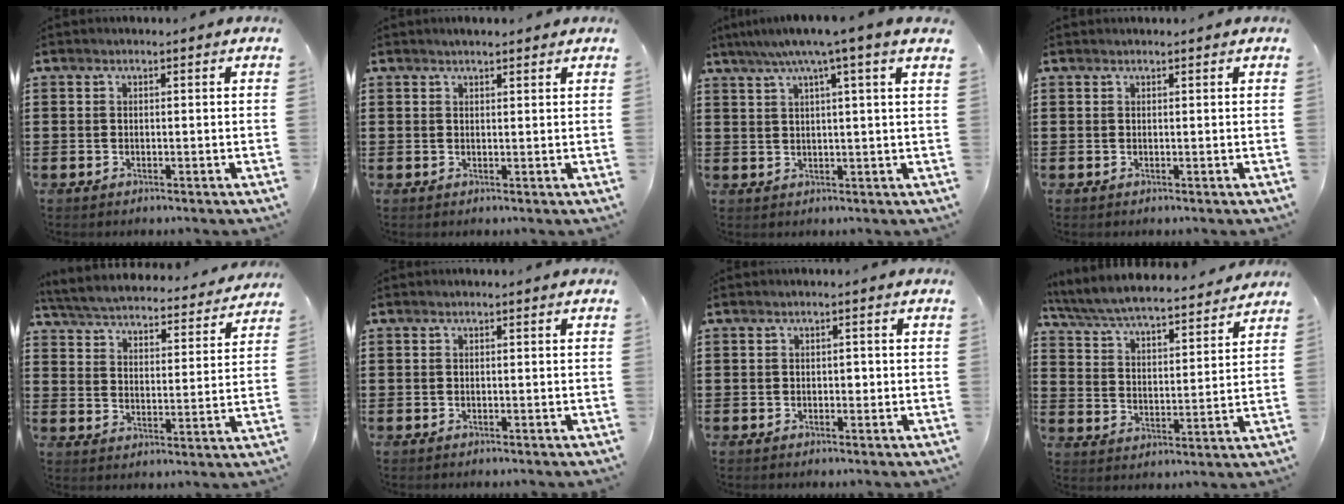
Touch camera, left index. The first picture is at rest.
{"total": 1.2, "force": [1.1, 0.2, 0.3], "torque": [-0.008, 0.002, 0.021]}
{"total": 5.5, "force": [3.6, -0.7, 4.0], "torque": [-0.089, -0.005, 0.059]}
{"total": 0.0}
{"total": 4.3, "force": [4.2, -0.1, 0.5], "torque": [-0.035, -0.035, 0.067]}
{"total": 0.0}
{"total": 0.6, "force": [0.0, 0.5, 0.3], "torque": [-0.006, 0.004, -0.002]}
{"total": 6.0, "force": [5.8, 0.2, 1.6], "torque": [-0.058, -0.040, 0.096]}